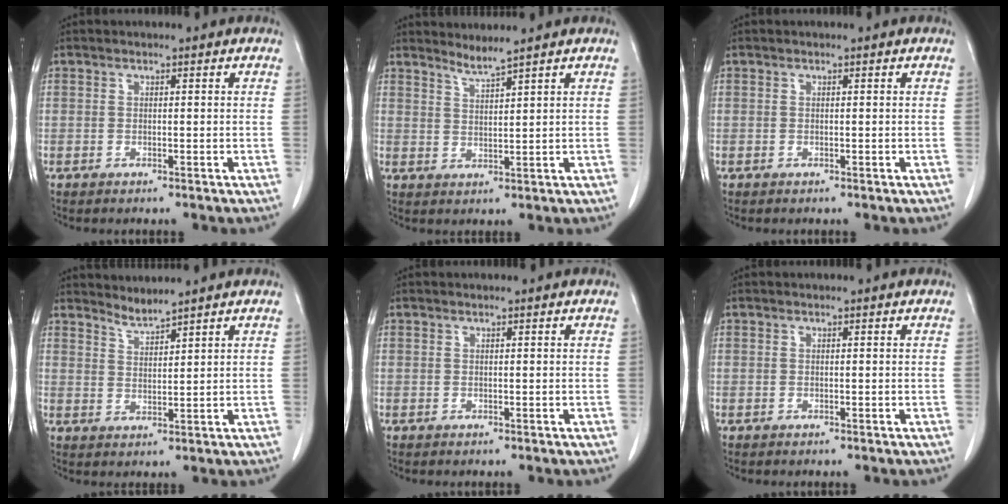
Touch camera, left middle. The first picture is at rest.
{"total": 2.5, "force": [2.2, -1.0, 0.5], "torque": [-0.014, -0.013, 0.047]}
{"total": 0.0}
{"total": 2.6, "force": [2.5, -0.7, 0.0], "torque": [-0.004, -0.010, 0.052]}
{"total": 0.0}
{"total": 0.0}